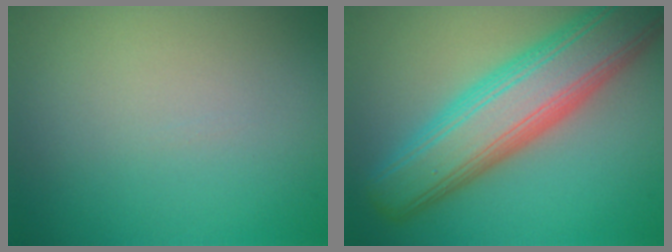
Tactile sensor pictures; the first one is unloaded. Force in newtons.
{"total": 9.8, "press": 9.7, "slide": 0.5}